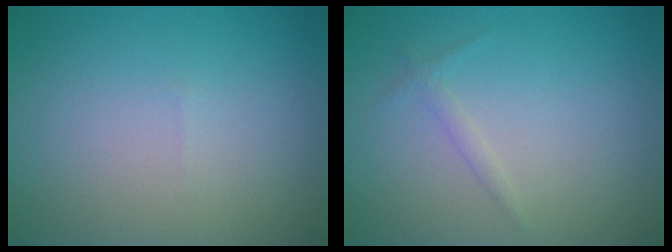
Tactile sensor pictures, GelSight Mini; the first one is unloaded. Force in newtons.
{"total": 0.8, "press": 0.8, "slide": 0.0}